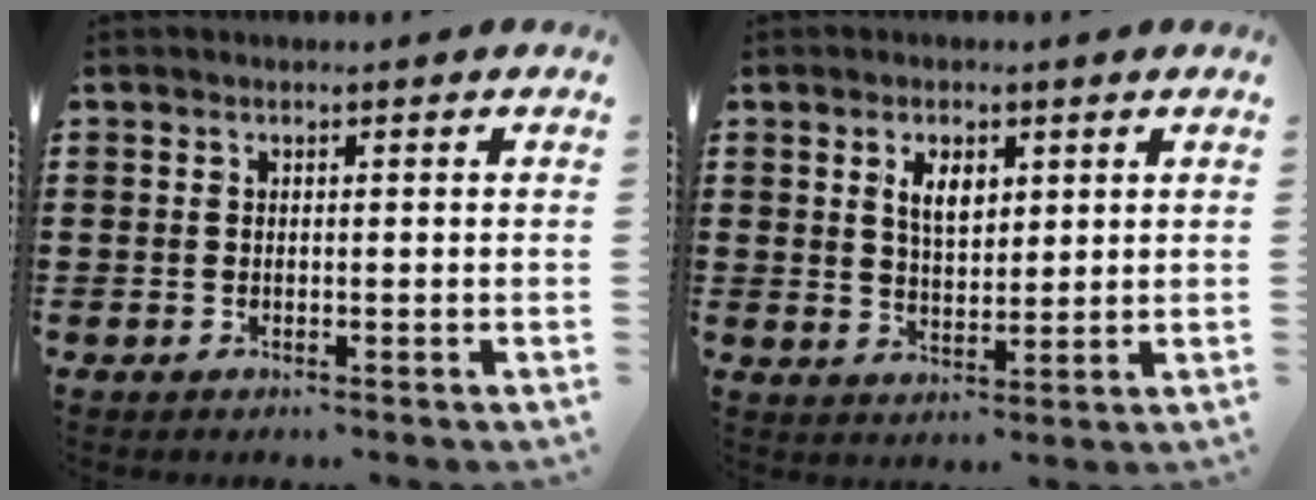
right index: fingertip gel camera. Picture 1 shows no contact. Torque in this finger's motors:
{"motor_torque": [0.19, -0.05, 0.47, 0.08]}